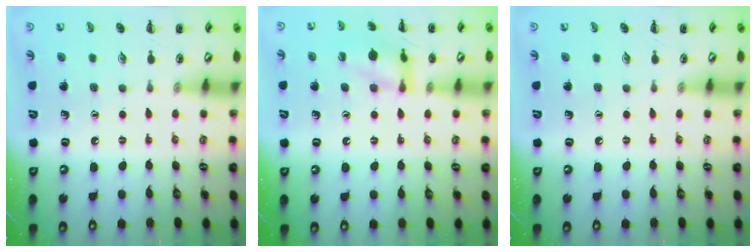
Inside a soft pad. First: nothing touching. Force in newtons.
{"total": 12.7, "press": 12.7, "slide": 1.0}
{"total": 0.0}